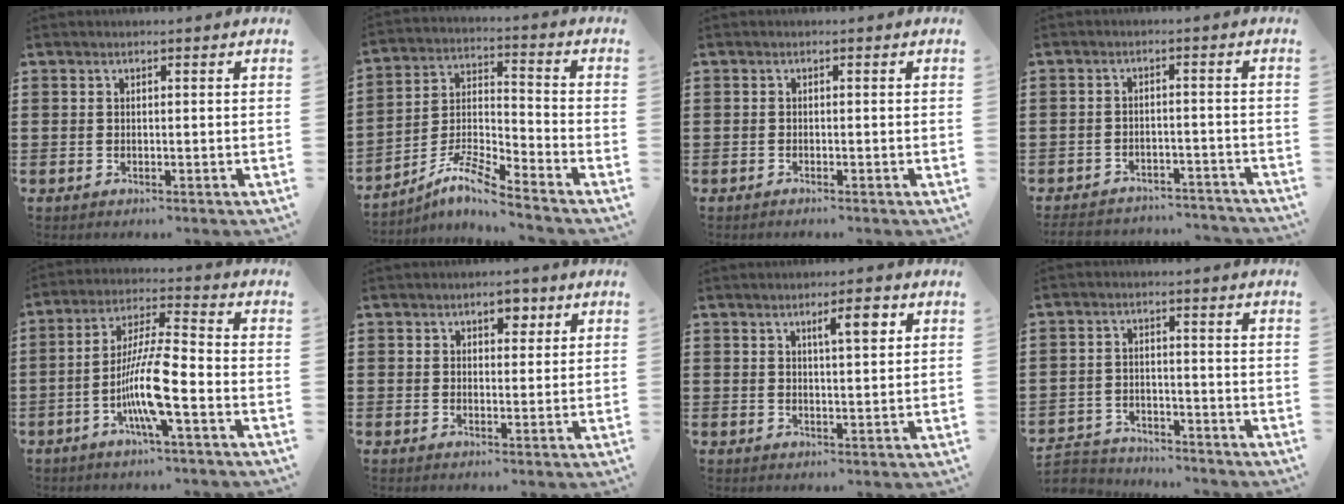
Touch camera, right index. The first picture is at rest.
{"total": 7.5, "force": [-6.4, 0.6, 3.9], "torque": [-0.088, -0.006, -0.128]}
{"total": 0.6, "force": [-0.6, 0.0, 0.1], "torque": [-0.003, -0.002, -0.013]}
{"total": 3.6, "force": [-3.6, 0.6, 0.2], "torque": [-0.013, 0.001, -0.076]}
{"total": 10.1, "force": [-3.6, 1.3, 9.3], "torque": [-0.195, -0.012, -0.072]}
{"total": 3.2, "force": [2.0, 2.0, 1.6], "torque": [-0.015, 0.001, 0.029]}
{"total": 3.9, "force": [1.7, 0.8, 3.4], "torque": [-0.055, 0.000, 0.022]}
{"total": 4.2, "force": [-4.1, 0.9, -0.2], "torque": [-0.017, -0.002, -0.093]}